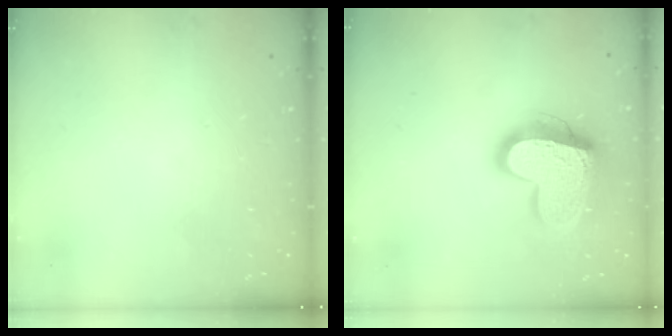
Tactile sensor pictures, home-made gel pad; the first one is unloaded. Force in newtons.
{"total": 18.7, "press": 18.6, "slide": 1.6}